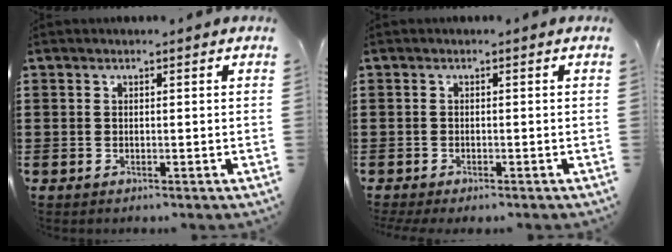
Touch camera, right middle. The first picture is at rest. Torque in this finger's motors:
{"motor_torque": [0.73, -0.13, 0.20, 0.09]}